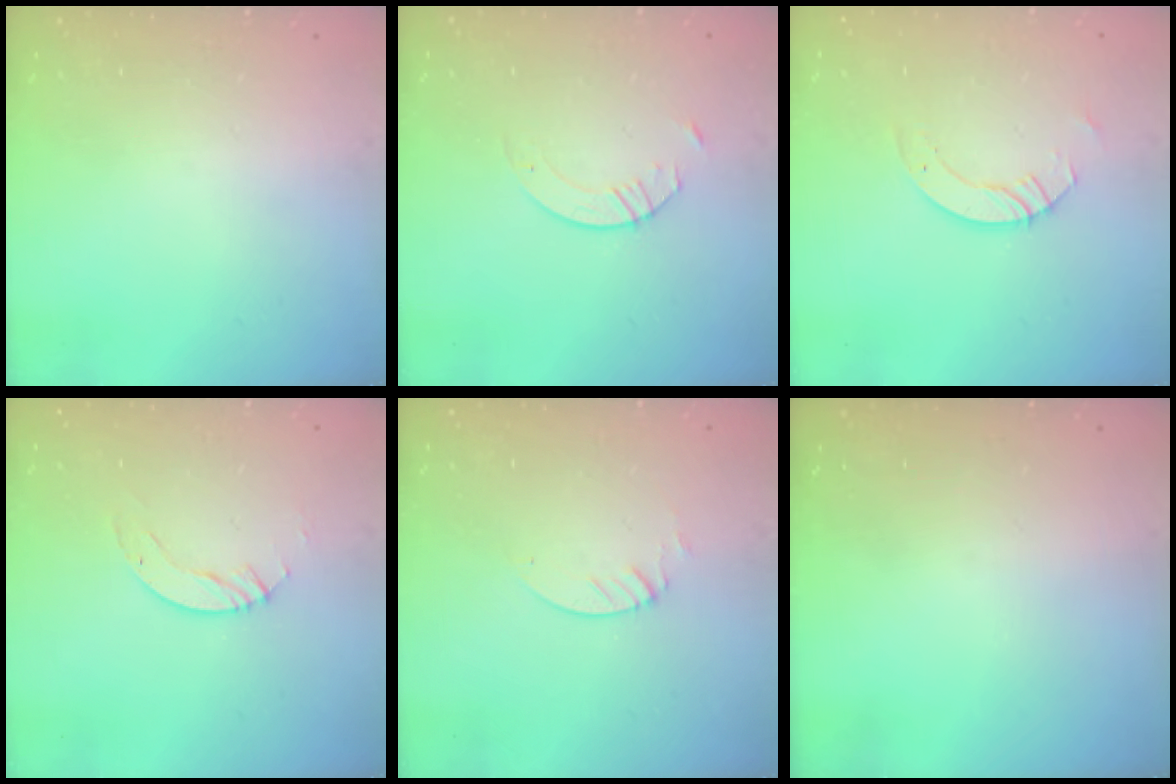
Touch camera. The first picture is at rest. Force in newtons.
{"total": 2.9, "press": 2.9, "slide": 0.3}
{"total": 3.5, "press": 3.5, "slide": 0.3}
{"total": 3.0, "press": 3.0, "slide": 0.2}
{"total": 1.3, "press": 1.3, "slide": 0.1}
{"total": 0.0}